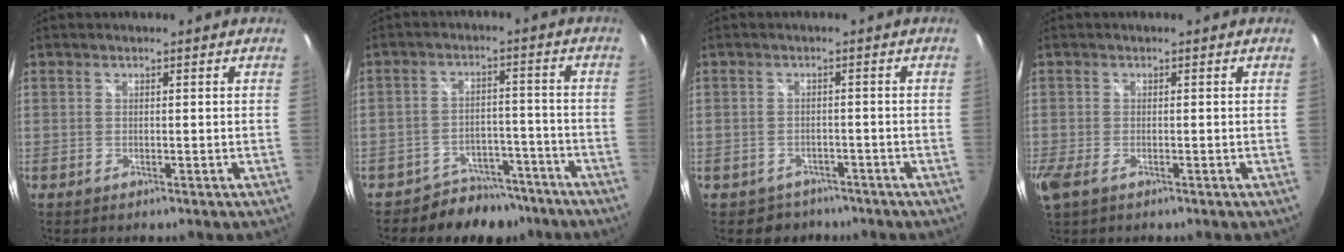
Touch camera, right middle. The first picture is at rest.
{"total": 8.7, "force": [-7.2, 4.8, 1.1], "torque": [-0.019, 0.022, -0.093]}
{"total": 4.1, "force": [-3.0, 2.7, 0.1], "torque": [-0.008, 0.007, -0.043]}
{"total": 3.8, "force": [-1.9, 1.7, 2.8], "torque": [-0.061, -0.014, -0.034]}